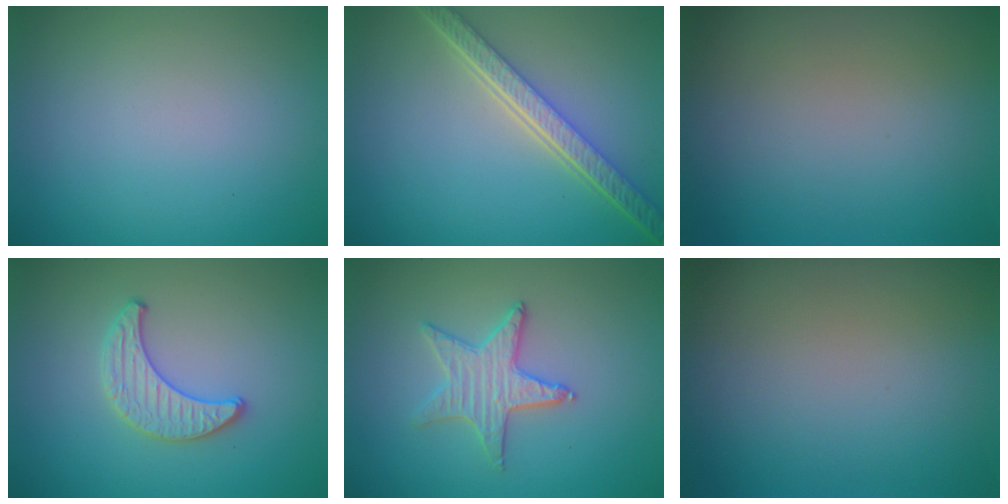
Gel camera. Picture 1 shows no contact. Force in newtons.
{"total": 5.4, "press": 4.0, "slide": 3.6}
{"total": 0.0}
{"total": 2.0, "press": 2.0, "slide": 0.1}
{"total": 2.4, "press": 2.4, "slide": 0.2}
{"total": 0.0}